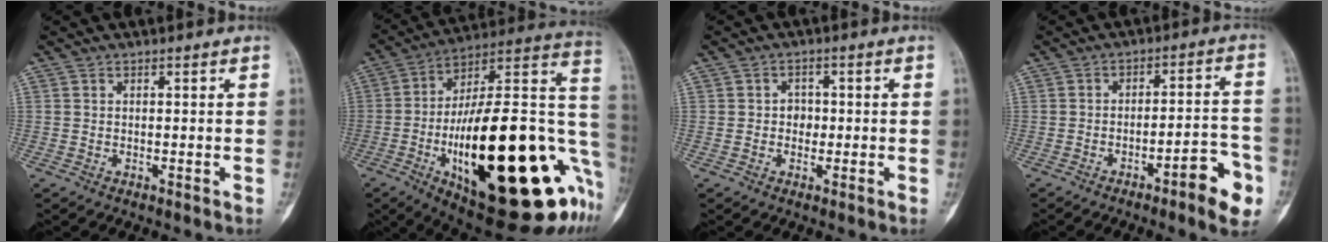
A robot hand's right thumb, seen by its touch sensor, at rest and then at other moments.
{"total": 39.4, "force": [-8.7, 13.8, 35.8], "torque": [-0.457, 0.026, -0.126]}
{"total": 2.5, "force": [-0.2, 2.1, 1.3], "torque": [-0.003, 0.007, -0.008]}
{"total": 9.6, "force": [-5.0, 2.2, 7.9], "torque": [-0.099, 0.035, -0.067]}